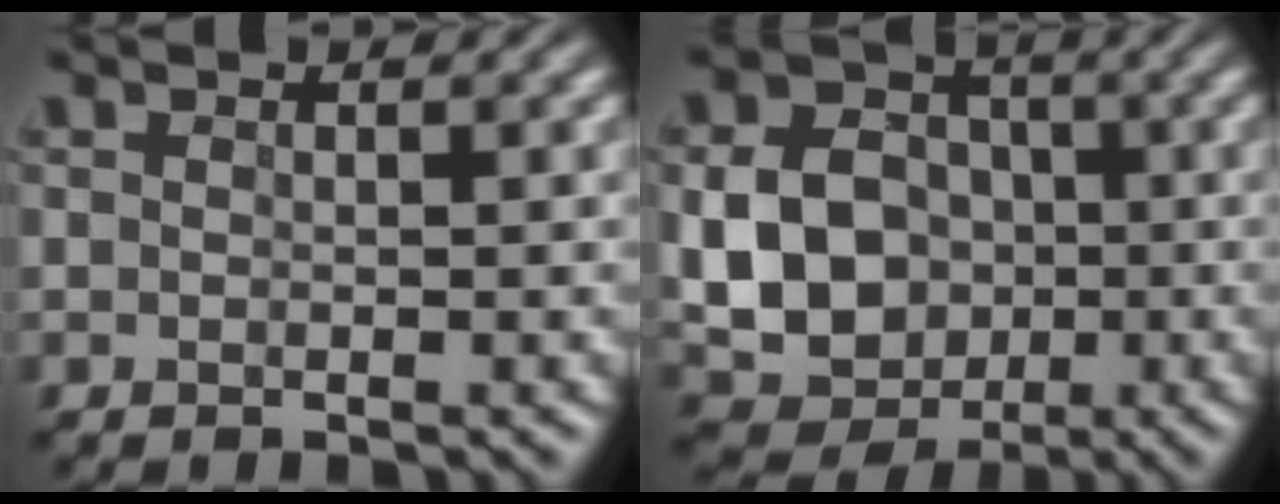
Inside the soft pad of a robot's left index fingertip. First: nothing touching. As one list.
[{"total": 8.4, "force": [-0.8, 7.1, 4.5], "torque": [-0.079, -0.007, -0.021]}]